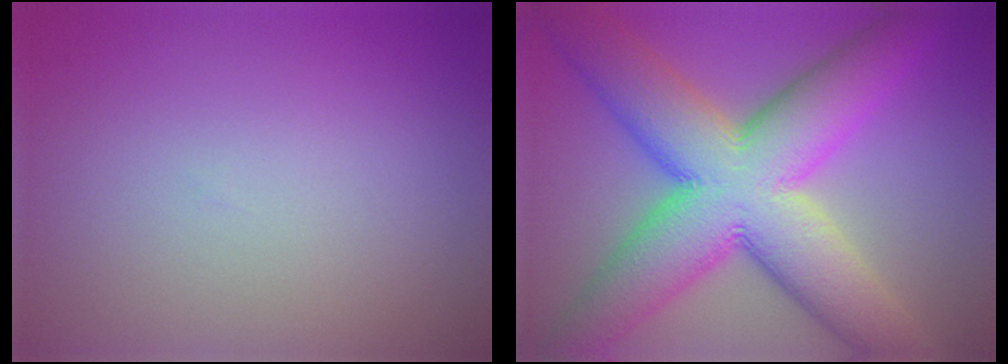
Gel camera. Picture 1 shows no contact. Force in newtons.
{"total": 14.6, "press": 14.6, "slide": 0.3}